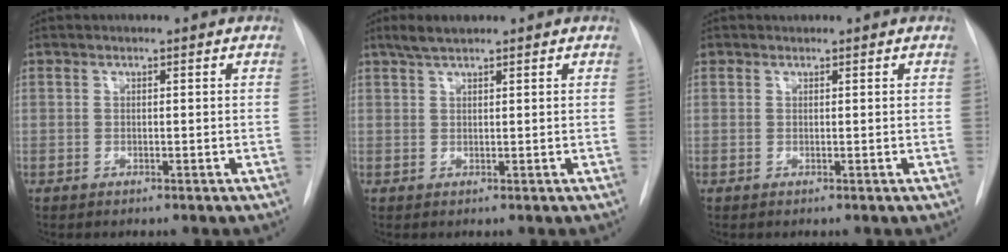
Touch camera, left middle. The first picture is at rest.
{"total": 2.7, "force": [2.1, 0.5, 1.5], "torque": [-0.035, 0.007, 0.042]}
{"total": 0.6, "force": [0.5, 0.3, 0.0], "torque": [-0.003, 0.009, 0.008]}